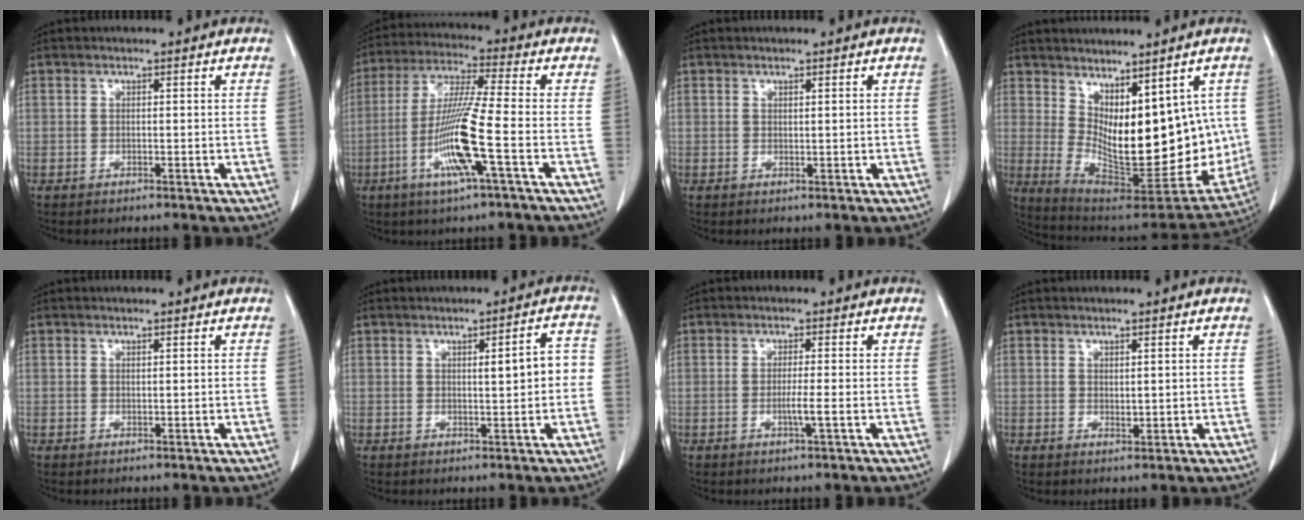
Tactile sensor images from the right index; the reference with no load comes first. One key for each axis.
{"total": 12.0, "fx": -3.8, "fy": -0.5, "fz": 11.3, "tx": -0.229, "ty": -0.011, "tz": -0.080}
{"total": 0.5, "fx": 0.3, "fy": 0.1, "fz": 0.4, "tx": -0.009, "ty": -0.003, "tz": 0.006}
{"total": 18.4, "fx": 1.8, "fy": 8.2, "fz": 16.4, "tx": -0.241, "ty": -0.025, "tz": 0.056}
{"total": 0.0}
{"total": 4.4, "fx": 0.1, "fy": 1.0, "fz": 4.3, "tx": -0.057, "ty": 0.014, "tz": 0.002}
{"total": 2.4, "fx": -0.7, "fy": -0.3, "fz": 2.3, "tx": -0.043, "ty": -0.004, "tz": -0.012}
{"total": 1.3, "fx": 0.3, "fy": 0.6, "fz": 1.1, "tx": -0.018, "ty": -0.006, "tz": 0.009}